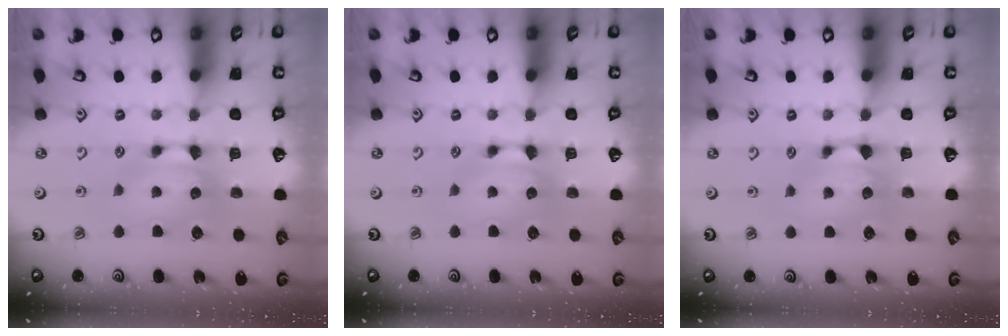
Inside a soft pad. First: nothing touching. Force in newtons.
{"total": 0.0}
{"total": 1.0, "press": 0.7, "slide": 0.6}